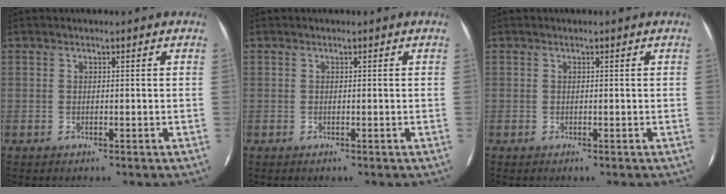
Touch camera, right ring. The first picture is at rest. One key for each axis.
{"total": 0.0}
{"total": 0.0}